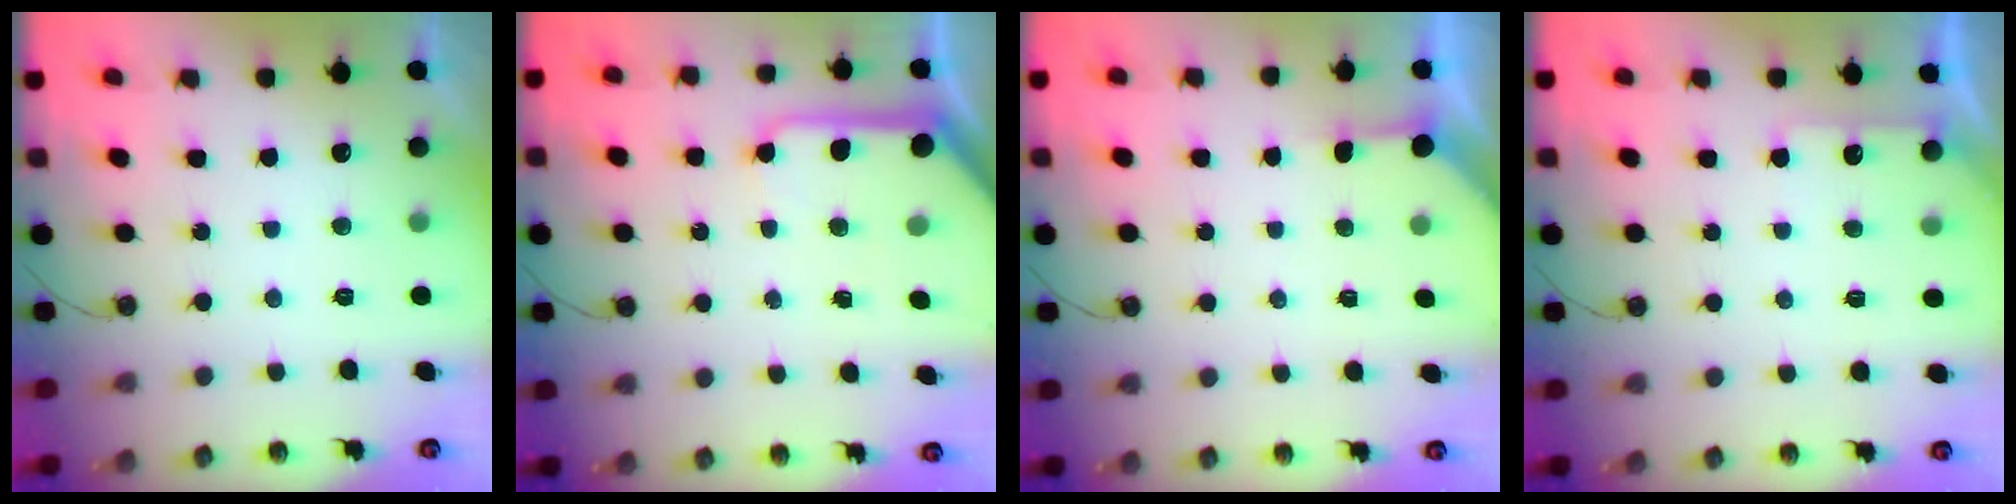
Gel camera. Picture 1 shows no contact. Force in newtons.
{"total": 11.1, "press": 11.0, "slide": 1.3}
{"total": 2.1, "press": 2.1, "slide": 0.3}
{"total": 4.2, "press": 4.1, "slide": 0.6}